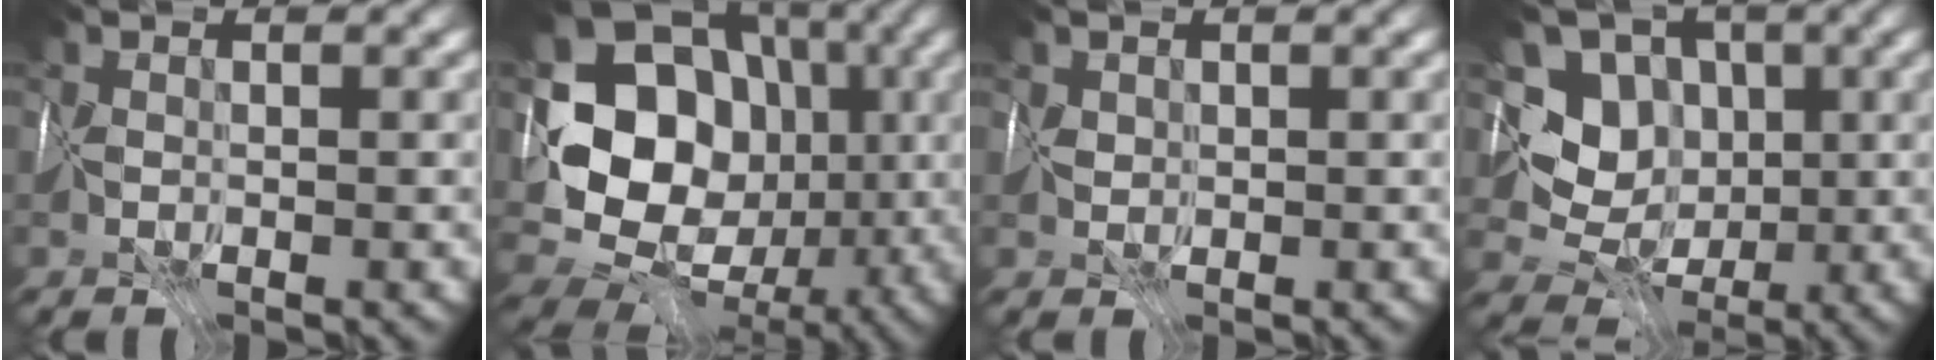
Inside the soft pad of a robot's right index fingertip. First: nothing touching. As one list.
[{"total": 11.4, "force": [0.0, 9.3, 6.5], "torque": [-0.099, -0.007, -0.015]}, {"total": 0.9, "force": [0.6, 0.1, -0.7], "torque": [0.012, 0.010, 0.006]}, {"total": 5.0, "force": [1.4, 4.6, 1.5], "torque": [-0.019, -0.005, 0.004]}]